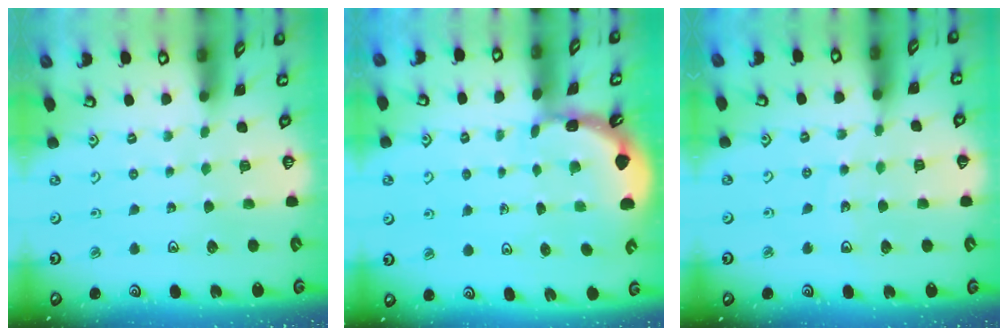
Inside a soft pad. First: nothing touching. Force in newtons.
{"total": 1.8, "press": 1.8, "slide": 0.1}
{"total": 3.8, "press": 3.5, "slide": 1.6}